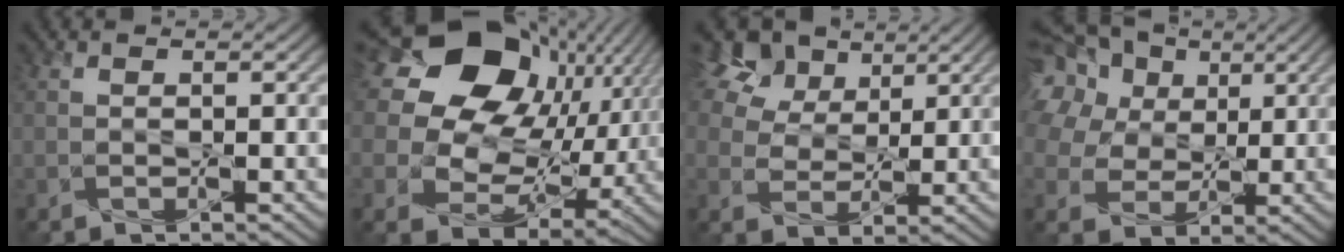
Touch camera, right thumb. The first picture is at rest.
{"total": 19.2, "force": [6.0, 14.2, 11.5], "torque": [-0.263, 0.028, 0.105]}
{"total": 10.4, "force": [6.0, 7.1, 4.6], "torque": [-0.141, 0.026, 0.121]}
{"total": 21.2, "force": [9.6, 15.8, 10.4], "torque": [-0.282, 0.058, 0.162]}